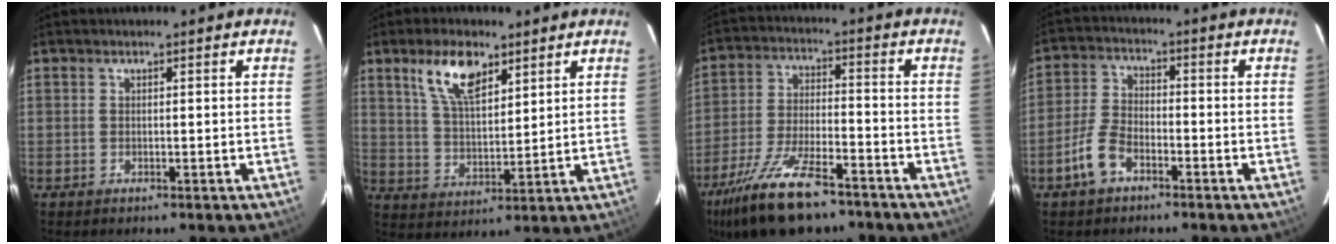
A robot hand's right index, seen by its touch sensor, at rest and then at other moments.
{"total": 9.7, "force": [5.8, 4.3, 6.6], "torque": [-0.121, 0.011, 0.114]}
{"total": 17.5, "force": [-12.9, 5.7, 10.4], "torque": [-0.220, -0.031, -0.225]}
{"total": 6.5, "force": [-3.9, 3.2, 4.1], "torque": [-0.093, 0.010, -0.076]}